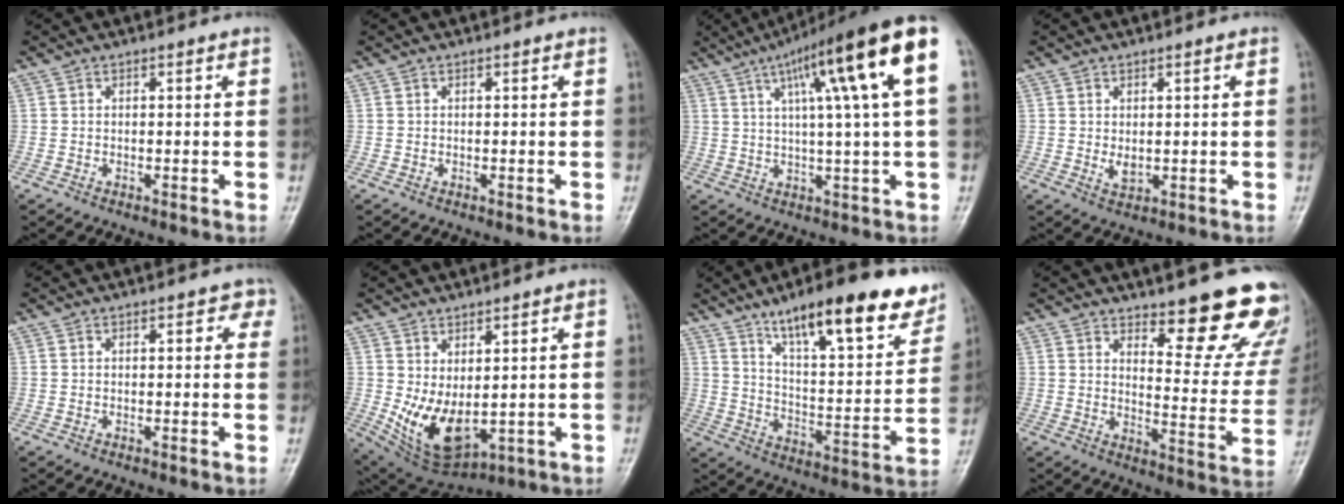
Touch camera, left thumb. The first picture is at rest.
{"total": 0.0}
{"total": 18.0, "force": [6.6, 1.6, 16.7], "torque": [-0.256, 0.009, 0.095]}
{"total": 2.5, "force": [0.2, 1.4, 2.1], "torque": [-0.032, -0.004, 0.010]}
{"total": 2.2, "force": [0.8, 1.4, 1.5], "torque": [0.003, 0.003, 0.003]}
{"total": 10.7, "force": [-0.2, 5.5, 9.1], "torque": [-0.151, -0.016, 0.027]}
{"total": 21.4, "force": [14.3, 6.0, 14.7], "torque": [-0.180, -0.056, 0.223]}
{"total": 16.4, "force": [13.2, 4.6, 8.6], "torque": [-0.058, -0.112, 0.161]}